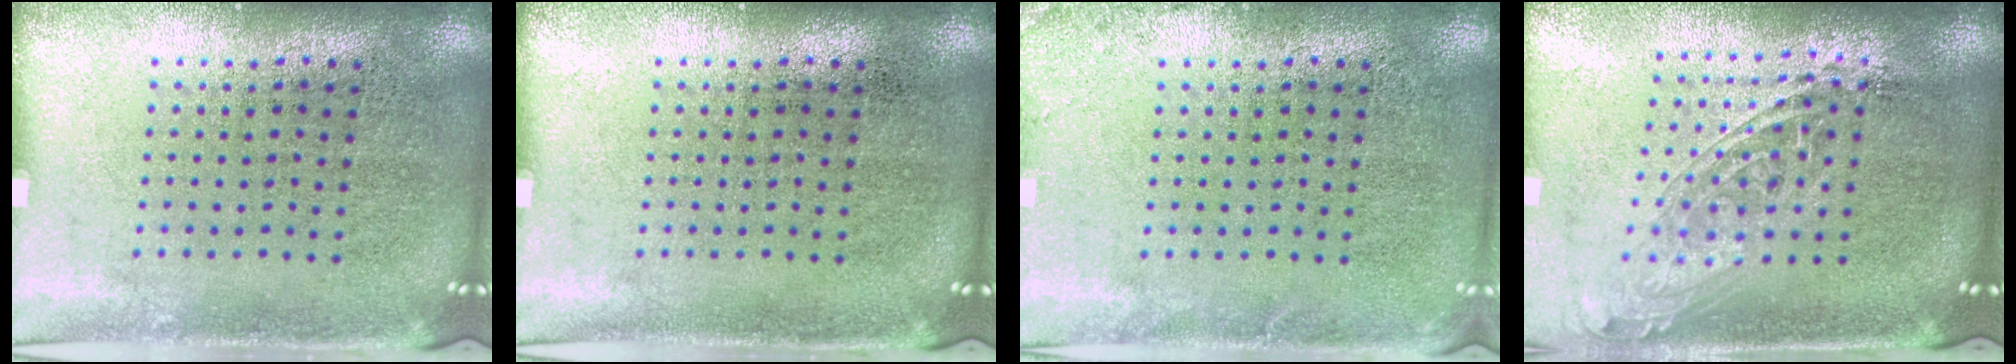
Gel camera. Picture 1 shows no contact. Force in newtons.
{"total": 0.0}
{"total": 1.3, "press": 1.3, "slide": 0.2}
{"total": 1.5, "press": 1.3, "slide": 0.9}